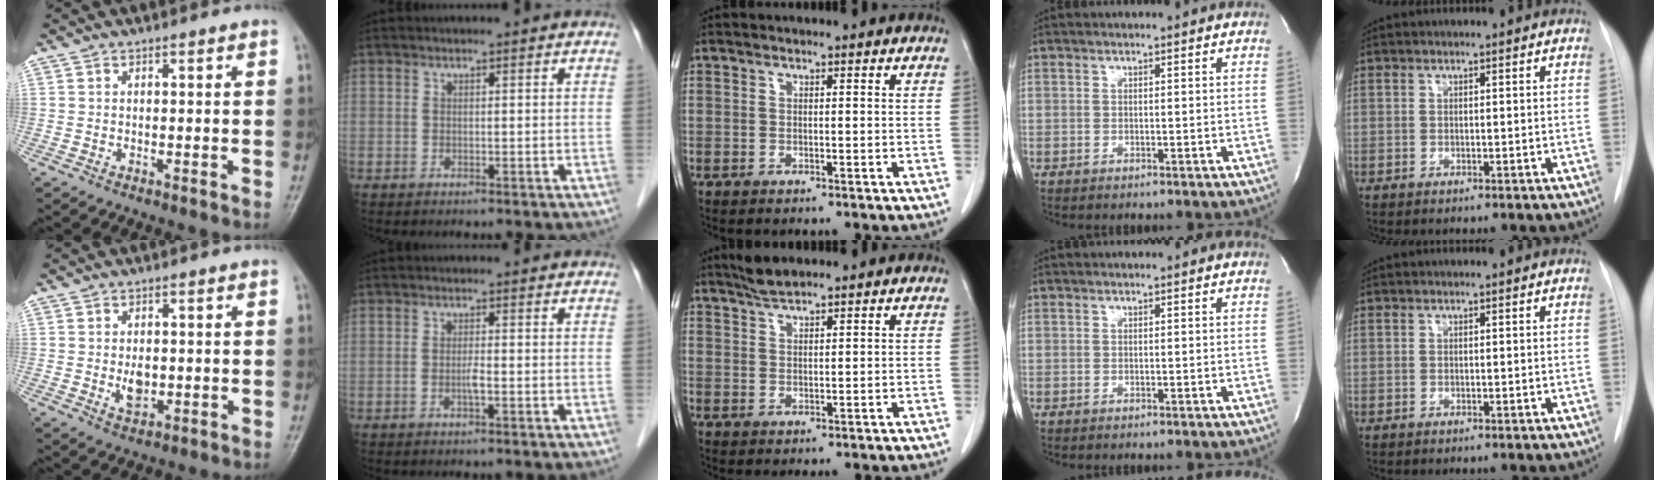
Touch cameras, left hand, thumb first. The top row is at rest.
{"thumb": {"total": 3.7, "force": [-0.3, 2.4, 2.8], "torque": [-0.040, -0.004, -0.002]}, "index": {"total": 1.5, "force": [-0.6, 0.1, 1.4], "torque": [-0.029, 0.000, -0.011]}, "middle": {"total": 3.1, "force": [2.8, 0.2, 1.3], "torque": [-0.030, 0.004, 0.055]}}